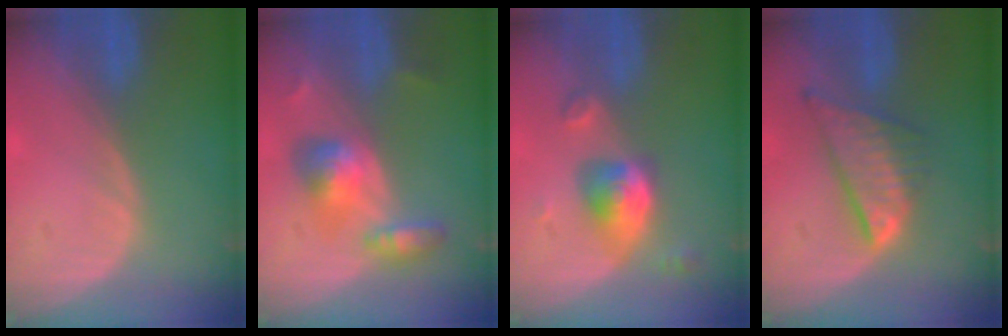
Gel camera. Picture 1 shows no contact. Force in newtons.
{"total": 6.2, "press": 6.1, "slide": 1.0}
{"total": 5.5, "press": 5.4, "slide": 1.0}
{"total": 8.3, "press": 7.1, "slide": 4.3}